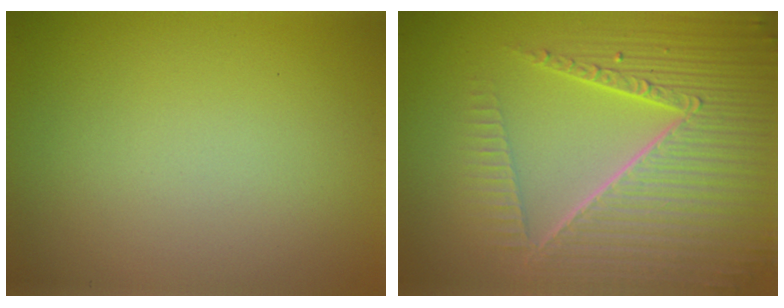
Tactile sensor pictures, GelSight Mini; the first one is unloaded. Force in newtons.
{"total": 8.6, "press": 6.0, "slide": 6.2}